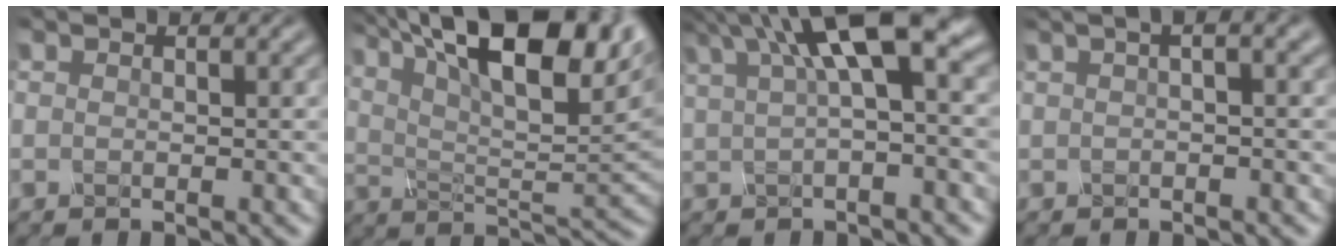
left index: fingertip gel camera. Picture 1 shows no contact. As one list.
[{"total": 15.2, "force": [8.9, 5.1, 11.2], "torque": [-0.179, 0.022, 0.138]}, {"total": 7.4, "force": [3.1, 1.9, 6.4], "torque": [-0.101, 0.020, 0.050]}, {"total": 3.9, "force": [1.5, 1.6, 3.3], "torque": [-0.033, 0.016, -0.002]}]